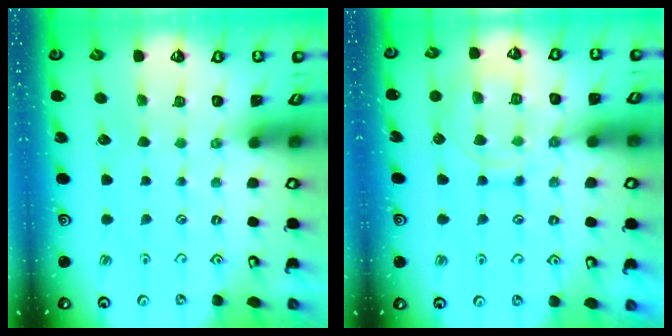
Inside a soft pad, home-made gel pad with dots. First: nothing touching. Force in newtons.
{"total": 12.8, "press": 12.7, "slide": 1.3}